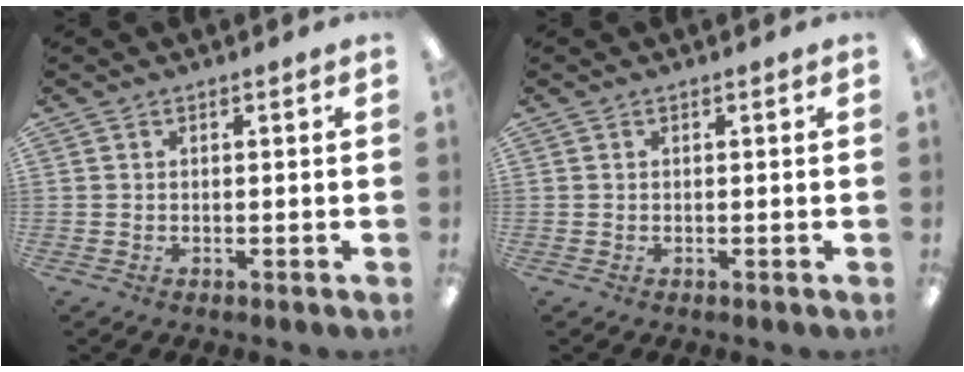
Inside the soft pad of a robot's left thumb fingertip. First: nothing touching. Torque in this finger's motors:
{"motor_torque": [-0.01, 0.01, 0.00, 0.00, 0.00]}